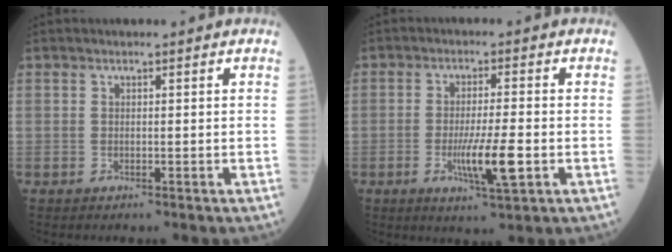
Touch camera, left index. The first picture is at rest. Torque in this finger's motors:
{"motor_torque": [1.35, 0.52, 0.43, 0.08]}